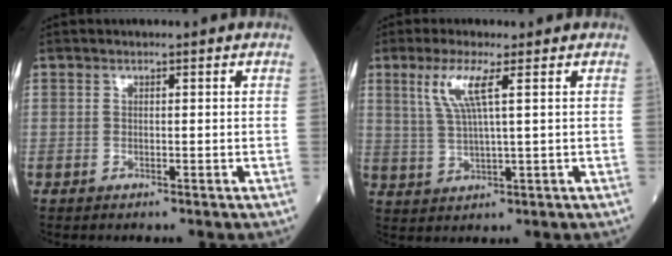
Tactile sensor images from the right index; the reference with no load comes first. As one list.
[{"total": 5.8, "force": [2.5, 0.1, 5.3], "torque": [-0.115, 0.002, 0.053]}]